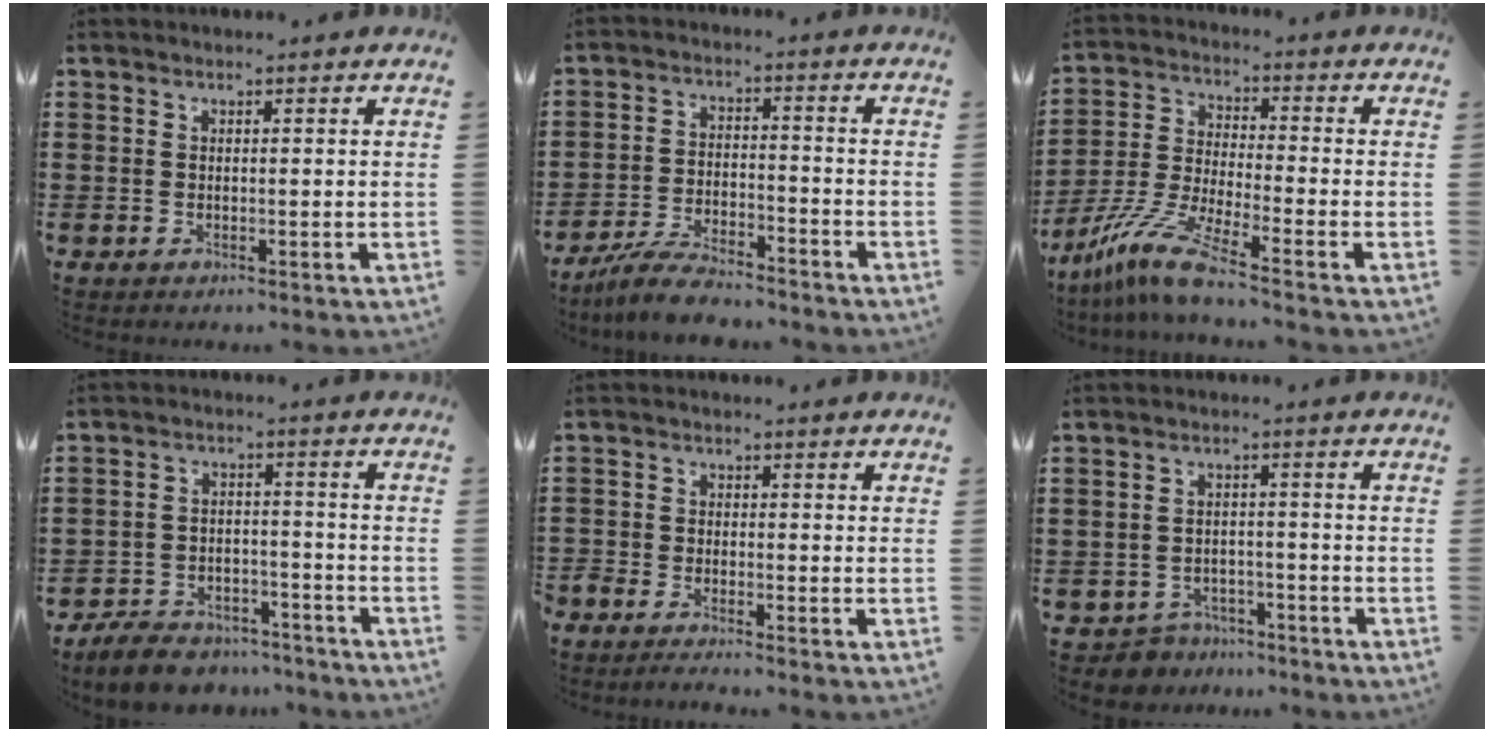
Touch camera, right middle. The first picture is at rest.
{"total": 6.2, "force": [-5.8, 0.8, 2.2], "torque": [-0.047, 0.003, -0.112]}
{"total": 9.1, "force": [-7.0, 0.6, 5.8], "torque": [-0.139, -0.012, -0.145]}
{"total": 6.7, "force": [-6.3, 1.5, 1.3], "torque": [-0.027, 0.018, -0.126]}
{"total": 2.5, "force": [-2.5, 0.1, 0.0], "torque": [-0.006, 0.001, -0.053]}
{"total": 3.8, "force": [-3.7, 1.1, -0.2], "torque": [-0.013, 0.002, -0.081]}